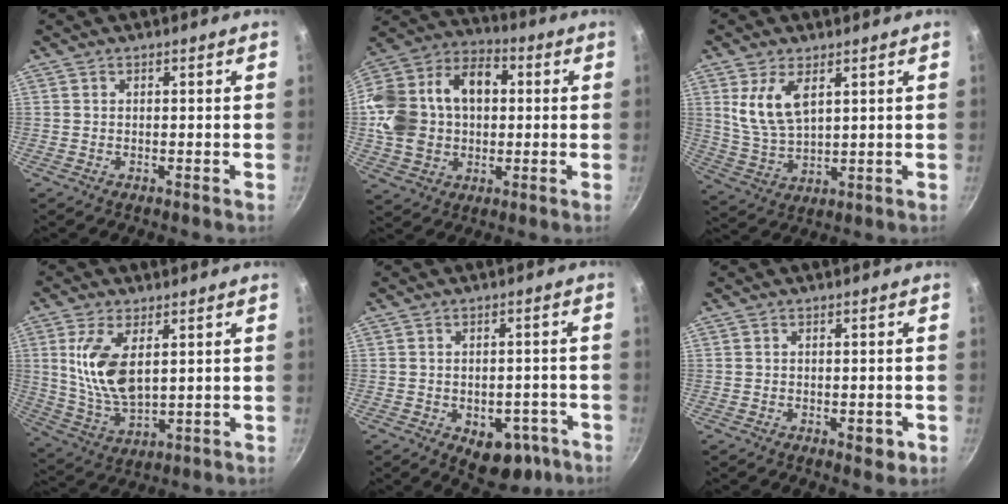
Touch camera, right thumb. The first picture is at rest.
{"total": 21.9, "force": [1.8, 15.5, 15.4], "torque": [-0.303, 0.032, 0.035]}
{"total": 8.8, "force": [3.6, 4.3, 6.8], "torque": [-0.126, -0.014, 0.082]}
{"total": 11.7, "force": [3.0, 5.6, 9.8], "torque": [-0.194, -0.017, 0.070]}
{"total": 9.1, "force": [-4.3, 5.6, 5.7], "torque": [-0.048, 0.024, -0.047]}
{"total": 2.7, "force": [-1.0, 1.3, 2.1], "torque": [-0.018, 0.000, -0.010]}